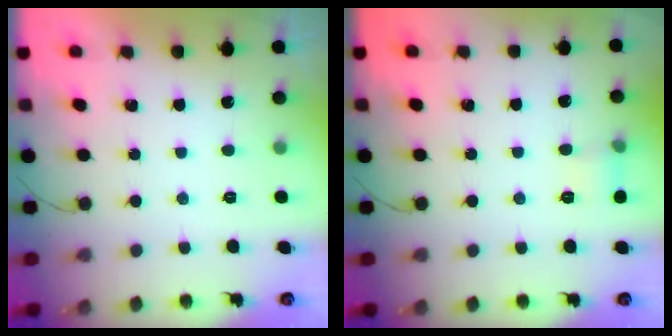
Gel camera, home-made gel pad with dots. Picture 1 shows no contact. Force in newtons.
{"total": 5.8, "press": 5.6, "slide": 1.5}